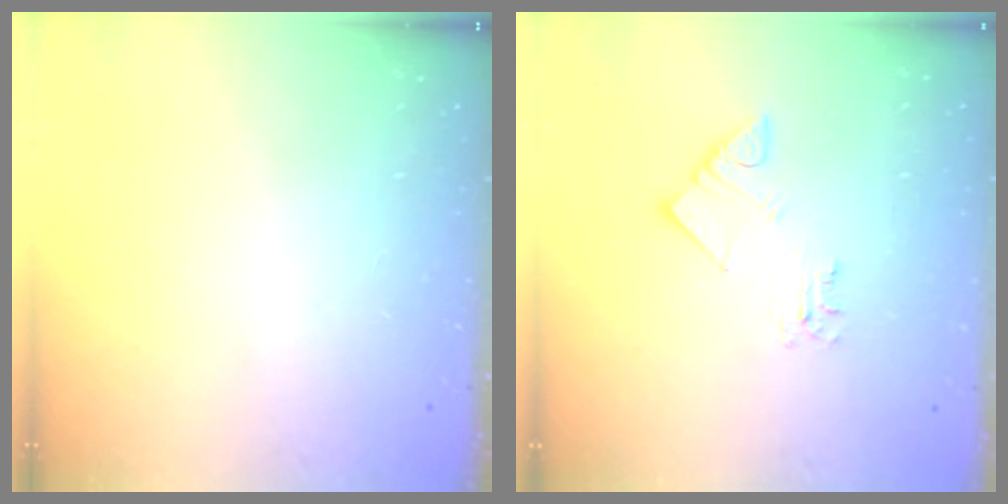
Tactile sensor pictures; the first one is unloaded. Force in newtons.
{"total": 3.4, "press": 3.4, "slide": 0.2}